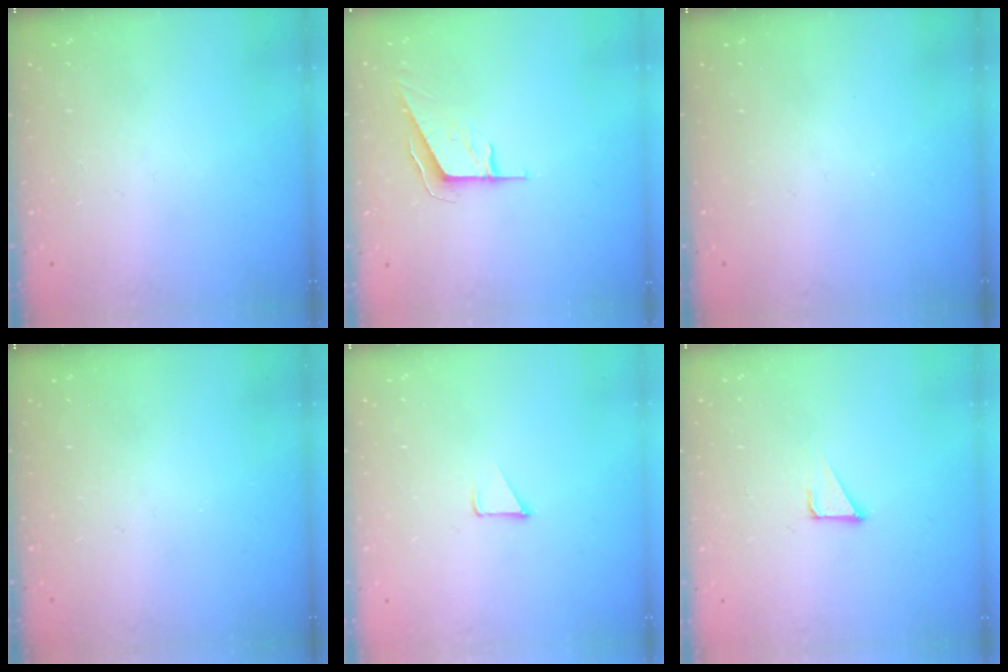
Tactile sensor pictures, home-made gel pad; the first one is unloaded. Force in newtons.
{"total": 6.0, "press": 6.0, "slide": 0.4}
{"total": 0.0}
{"total": 0.0}
{"total": 1.7, "press": 1.7, "slide": 0.1}
{"total": 2.4, "press": 2.4, "slide": 0.1}